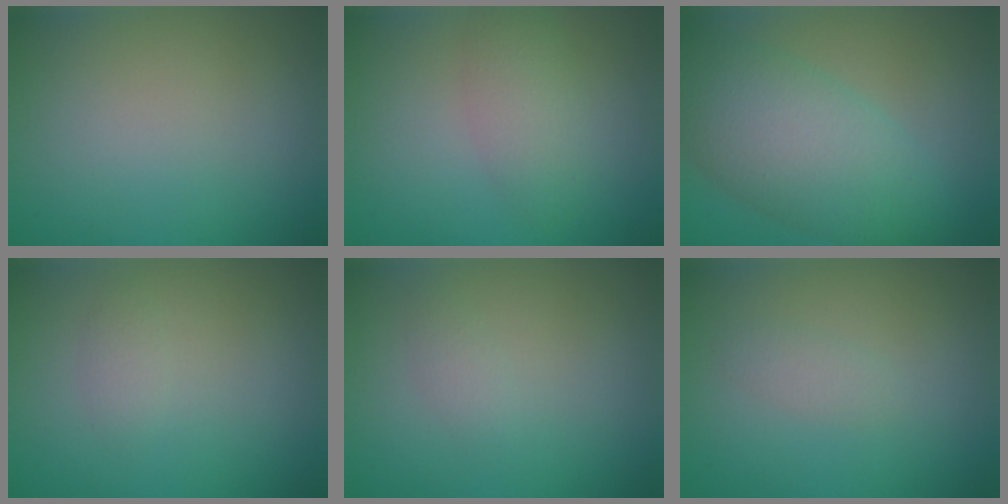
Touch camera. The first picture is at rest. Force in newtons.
{"total": 1.9, "press": 1.9, "slide": 0.1}
{"total": 8.1, "press": 8.1, "slide": 0.3}
{"total": 0.9, "press": 0.9, "slide": 0.0}
{"total": 1.1, "press": 1.1, "slide": 0.0}
{"total": 1.1, "press": 1.1, "slide": 0.1}